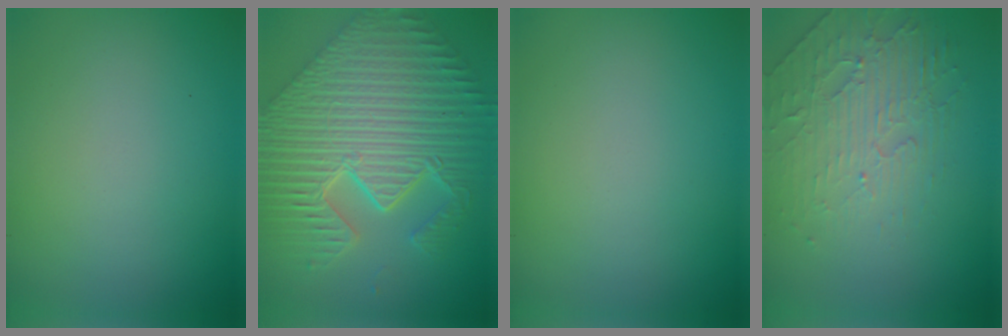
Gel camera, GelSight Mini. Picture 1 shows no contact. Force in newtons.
{"total": 11.7, "press": 7.7, "slide": 8.8}
{"total": 0.0}
{"total": 2.8, "press": 2.3, "slide": 1.6}